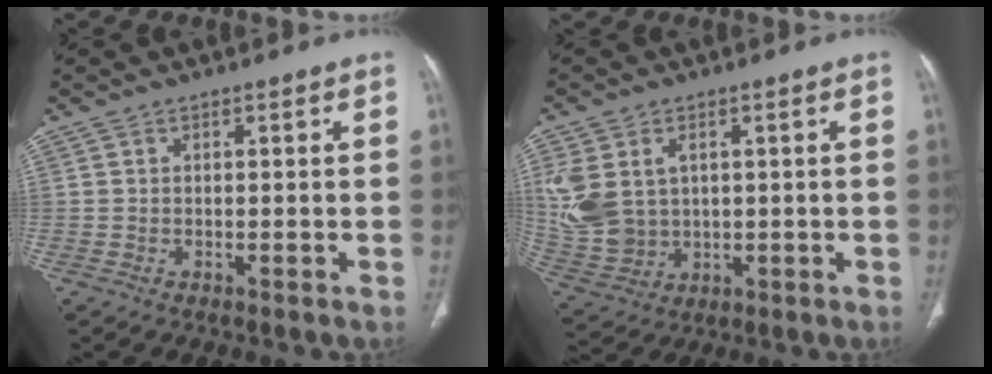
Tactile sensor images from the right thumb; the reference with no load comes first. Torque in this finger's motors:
{"motor_torque": [-0.39, 0.22, 0.74, 0.70, 0.27]}